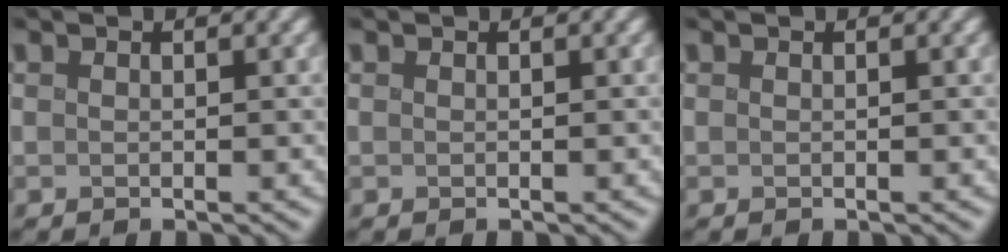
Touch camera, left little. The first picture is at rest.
{"total": 0.0}
{"total": 0.0}